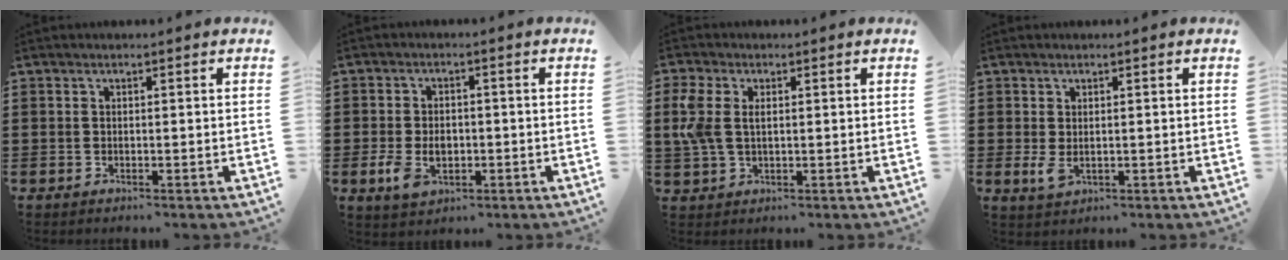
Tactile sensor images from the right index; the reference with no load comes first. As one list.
[{"total": 4.3, "force": [-1.1, 2.9, 2.9], "torque": [-0.069, 0.000, -0.022]}, {"total": 4.8, "force": [1.1, 2.9, 3.6], "torque": [-0.100, 0.001, 0.012]}, {"total": 2.0, "force": [0.0, 1.0, 1.8], "torque": [-0.041, -0.003, 0.000]}]